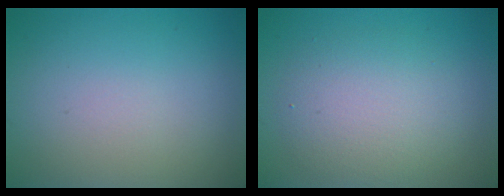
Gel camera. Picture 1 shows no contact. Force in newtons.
{"total": 4.4, "press": 4.4, "slide": 0.3}